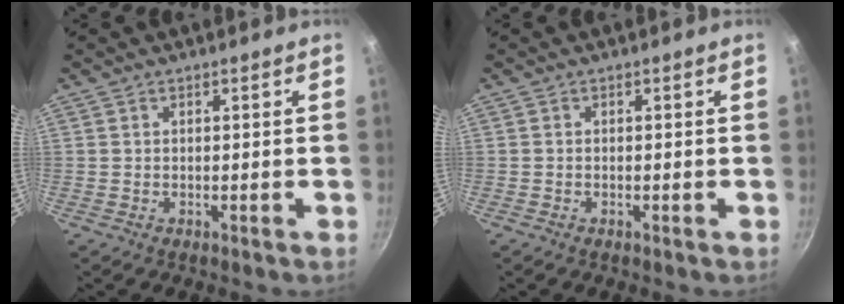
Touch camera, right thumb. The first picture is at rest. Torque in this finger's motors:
{"motor_torque": [-0.17, -0.07, 0.06, 0.43, -0.02]}